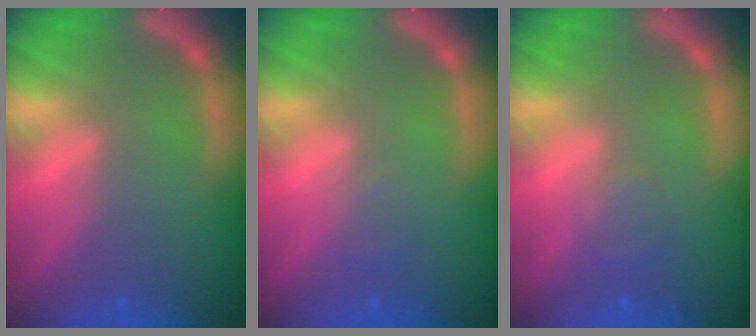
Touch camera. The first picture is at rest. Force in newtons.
{"total": 0.9}
{"total": 1.5}